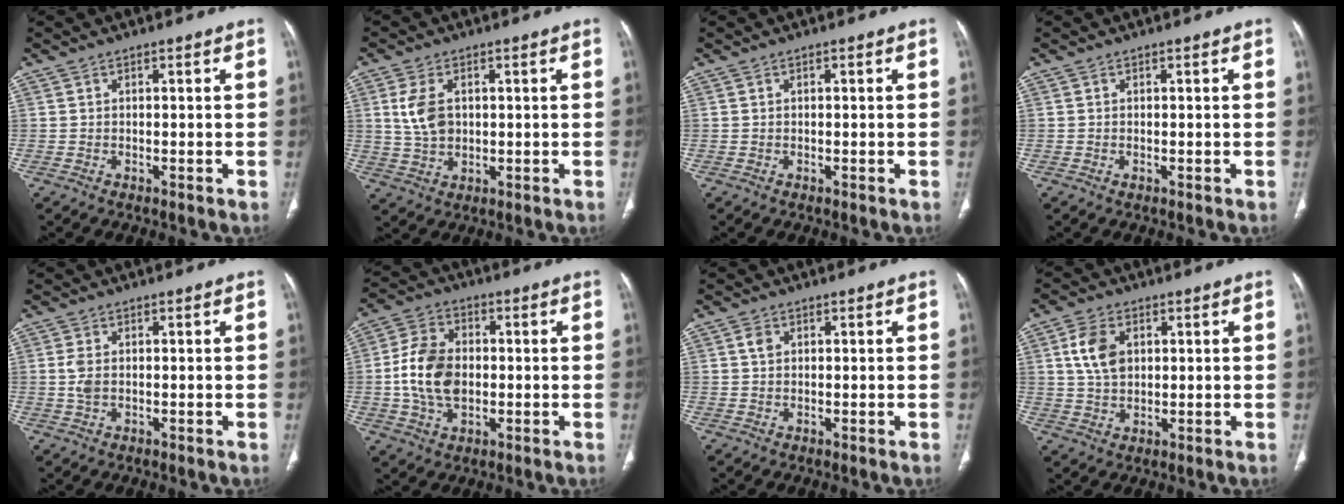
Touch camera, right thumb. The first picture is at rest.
{"total": 6.6, "force": [1.3, 4.4, 4.8], "torque": [-0.093, 0.001, 0.031]}
{"total": 0.0}
{"total": 0.0}
{"total": 2.4, "force": [0.1, 1.4, 2.0], "torque": [-0.054, 0.002, 0.001]}
{"total": 11.8, "force": [-0.6, 8.0, 8.6], "torque": [-0.155, 0.013, -0.012]}
{"total": 1.5, "force": [0.5, 1.1, 0.9], "torque": [-0.012, 0.000, 0.009]}
{"total": 7.1, "force": [1.9, 4.8, 4.9], "torque": [-0.085, -0.005, 0.038]}